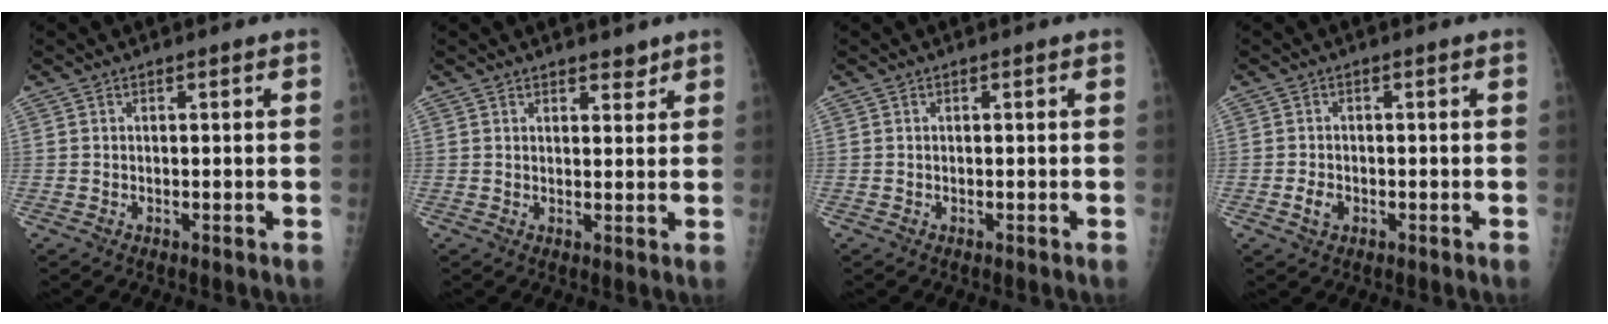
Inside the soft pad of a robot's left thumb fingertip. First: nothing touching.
{"total": 2.6, "force": [2.1, 1.2, 1.0], "torque": [0.002, -0.013, 0.028]}
{"total": 0.0}
{"total": 2.4, "force": [-0.8, 1.7, 1.4], "torque": [-0.023, 0.003, -0.014]}